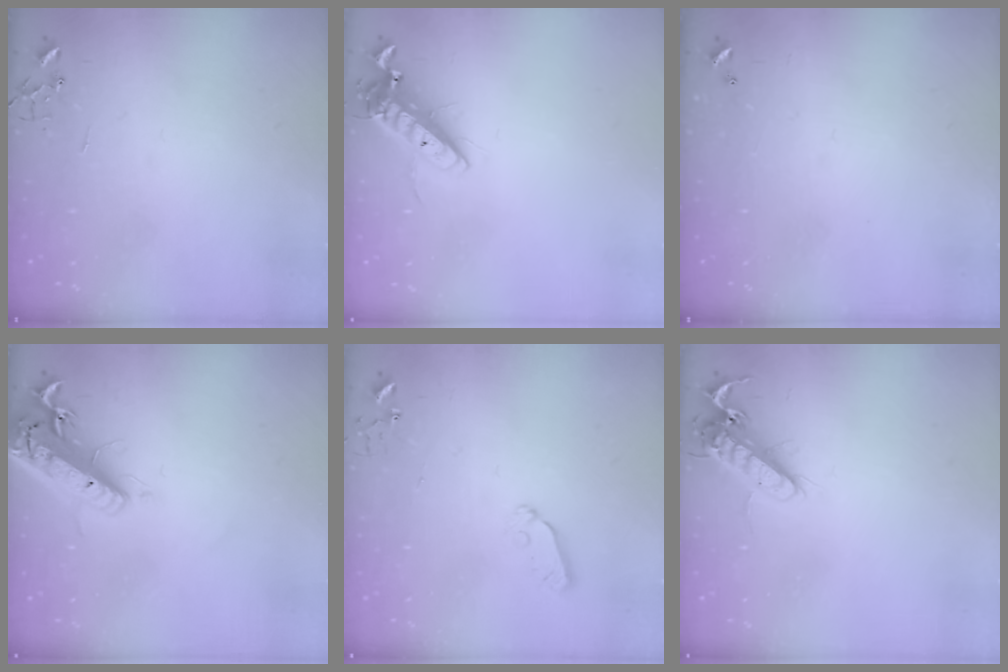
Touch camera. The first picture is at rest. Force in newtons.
{"total": 14.3, "press": 14.0, "slide": 2.8}
{"total": 0.0}
{"total": 20.7, "press": 20.3, "slide": 4.2}
{"total": 3.7, "press": 3.6, "slide": 0.5}
{"total": 13.8, "press": 13.7, "slide": 2.0}